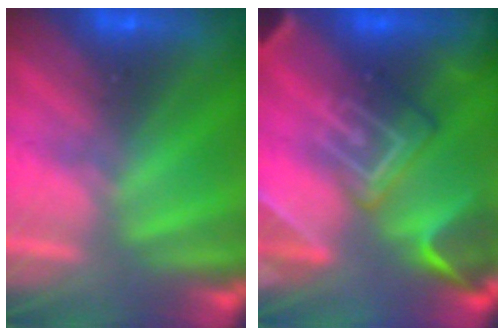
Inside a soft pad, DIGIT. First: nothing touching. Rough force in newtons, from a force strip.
{"total": 9.1}